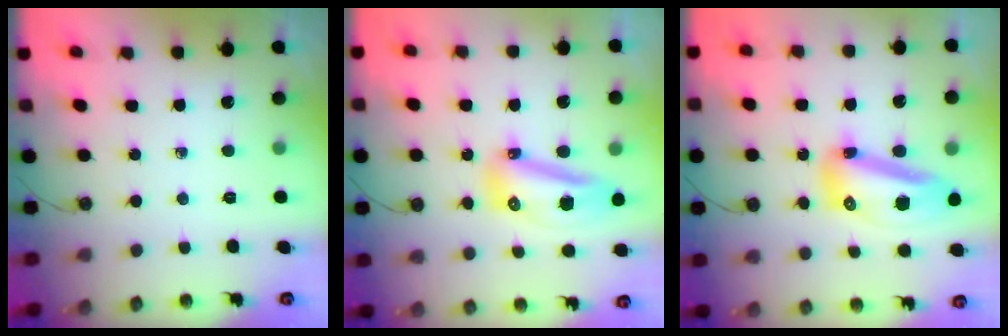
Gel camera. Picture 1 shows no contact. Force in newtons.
{"total": 13.0, "press": 12.9, "slide": 1.5}
{"total": 15.0, "press": 14.9, "slide": 1.7}